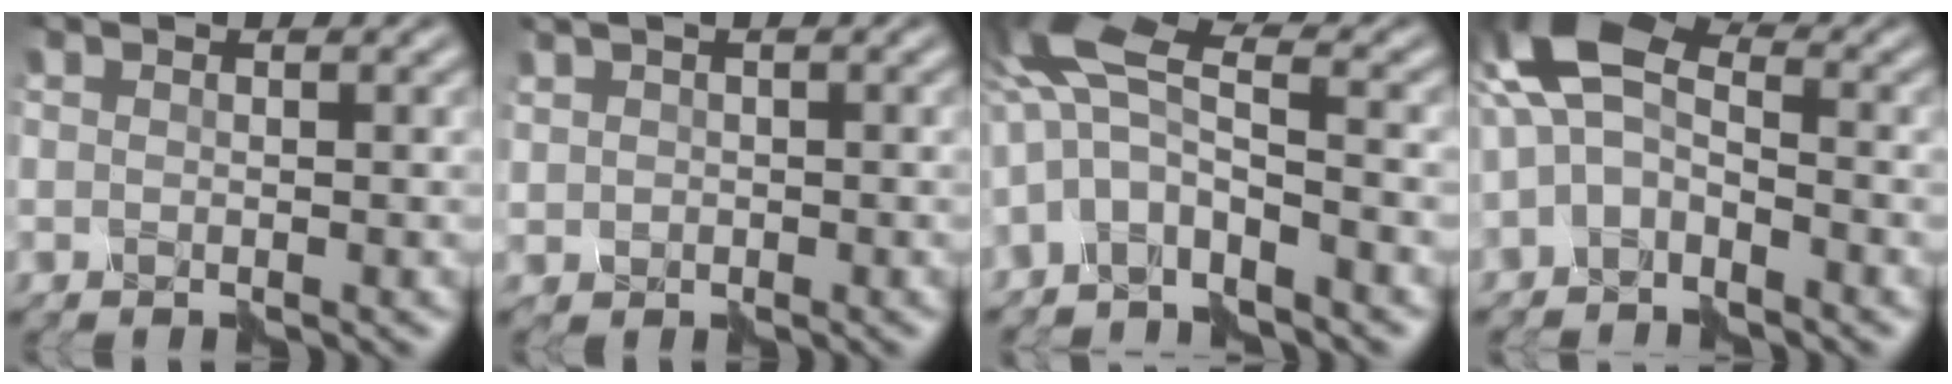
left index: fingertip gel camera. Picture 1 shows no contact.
{"total": 0.9, "force": [0.0, 0.6, -0.7], "torque": [0.015, 0.004, 0.008]}
{"total": 5.9, "force": [-2.3, 2.2, 5.0], "torque": [-0.105, 0.030, -0.055]}
{"total": 5.4, "force": [-1.0, 3.1, 4.3], "torque": [-0.095, 0.029, -0.032]}